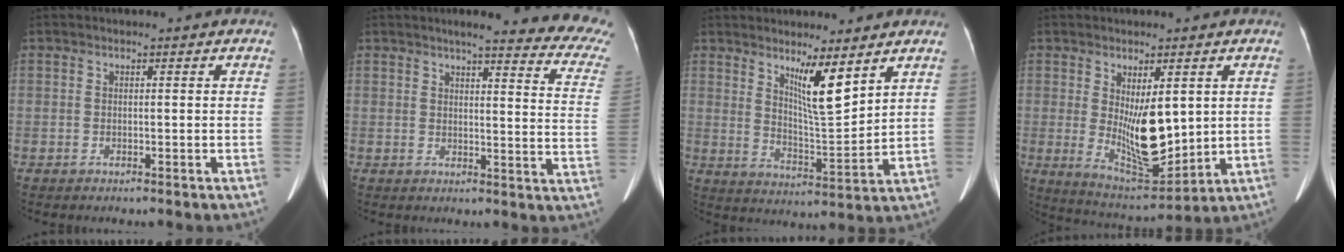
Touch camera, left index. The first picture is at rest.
{"total": 19.1, "force": [17.0, 1.1, 8.8], "torque": [-0.094, -0.061, 0.175]}
{"total": 7.6, "force": [4.8, 0.4, 5.9], "torque": [-0.105, -0.021, 0.089]}
{"total": 10.4, "force": [0.9, 3.5, 9.7], "torque": [-0.164, -0.017, 0.032]}